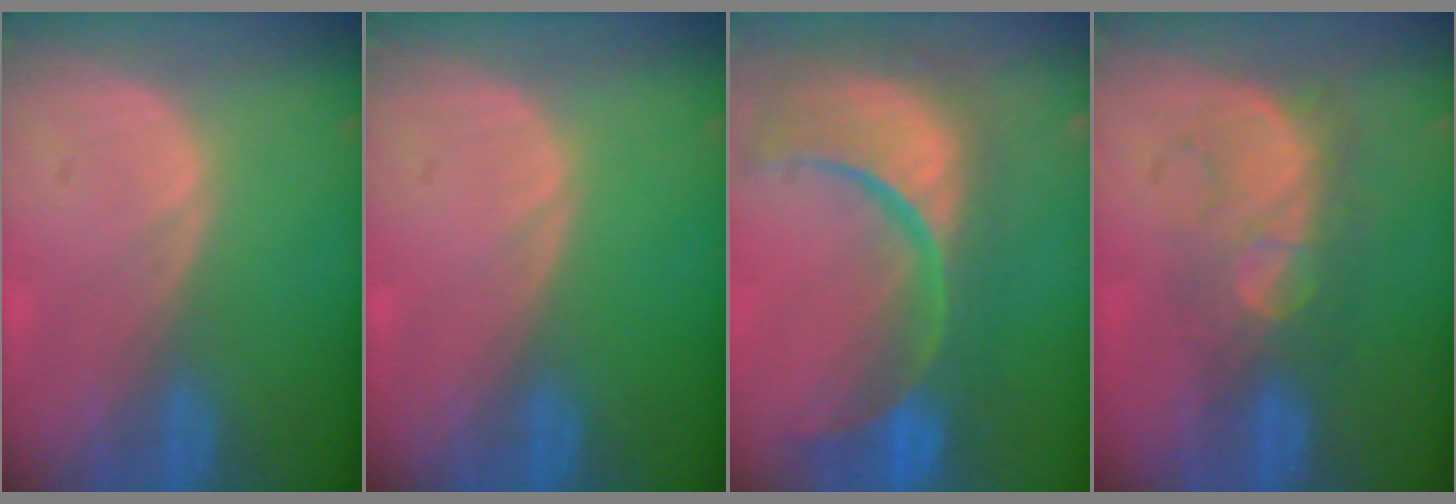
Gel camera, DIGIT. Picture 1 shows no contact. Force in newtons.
{"total": 0.0}
{"total": 14.9, "press": 11.8, "slide": 9.1}
{"total": 7.8, "press": 7.2, "slide": 3.1}